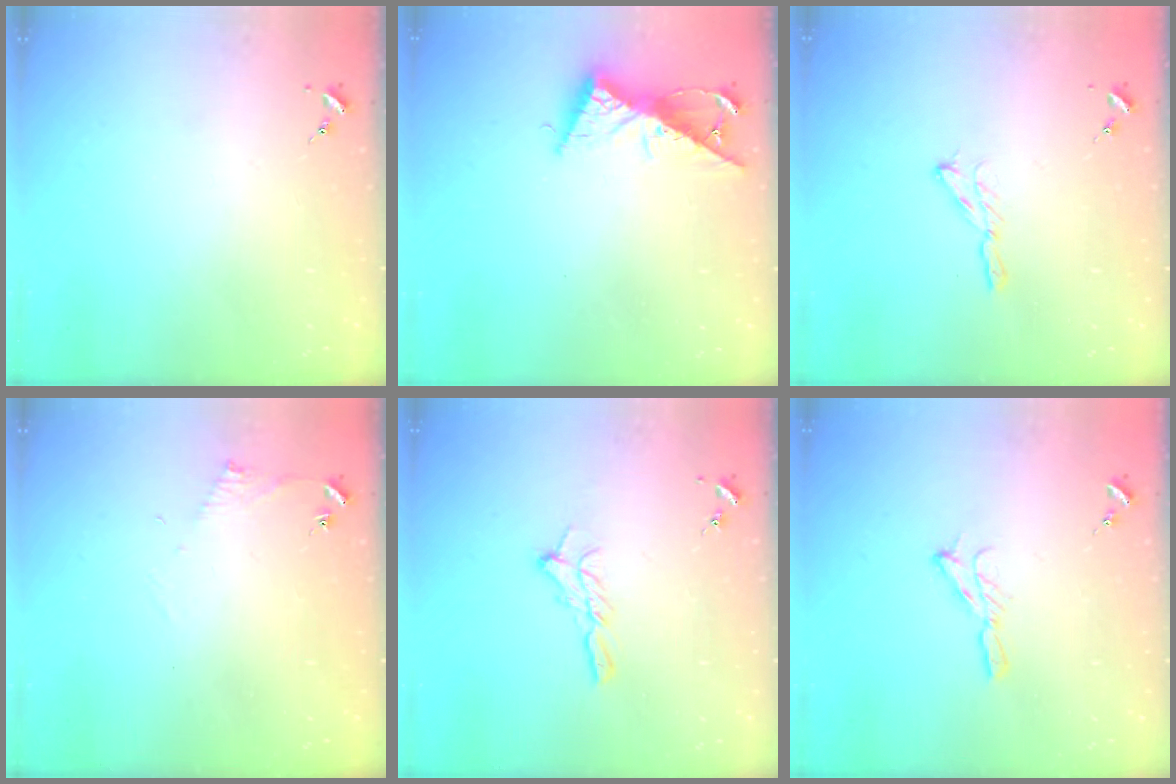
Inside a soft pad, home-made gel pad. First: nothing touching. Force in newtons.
{"total": 10.1, "press": 10.1, "slide": 0.9}
{"total": 4.9, "press": 4.8, "slide": 0.2}
{"total": 5.1, "press": 5.1, "slide": 0.5}
{"total": 9.2, "press": 9.1, "slide": 0.7}
{"total": 6.2, "press": 6.2, "slide": 0.2}